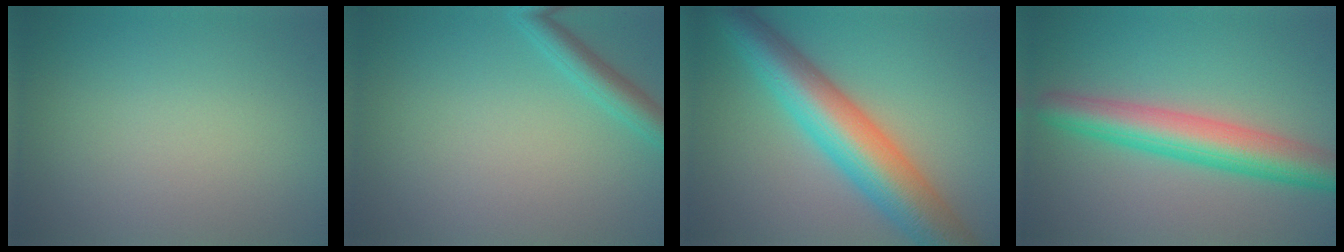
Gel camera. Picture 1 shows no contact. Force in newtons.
{"total": 2.5, "press": 2.4, "slide": 0.1}
{"total": 9.7, "press": 9.7, "slide": 0.2}
{"total": 6.3, "press": 6.3, "slide": 0.2}